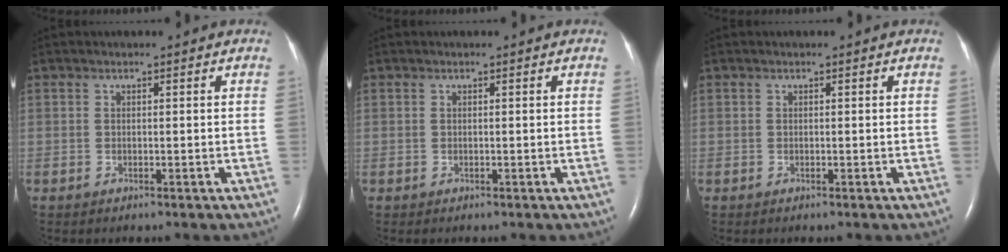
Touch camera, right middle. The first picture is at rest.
{"total": 0.0}
{"total": 0.0}